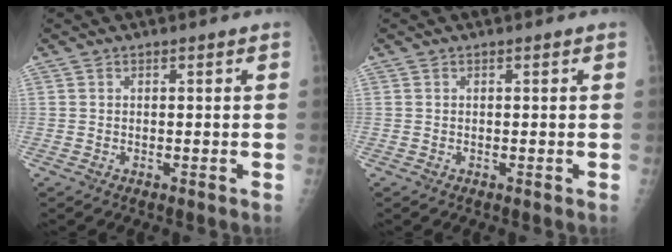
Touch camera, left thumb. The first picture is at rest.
{"total": 0.0}